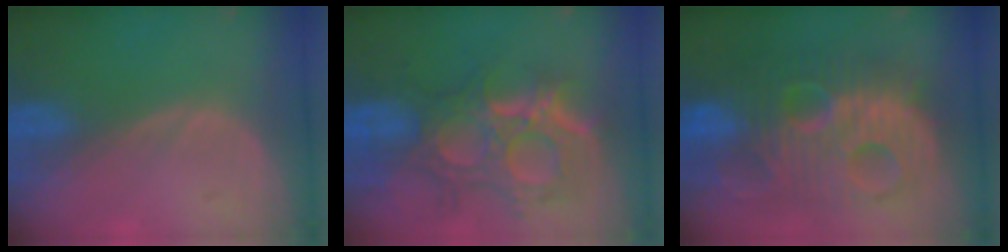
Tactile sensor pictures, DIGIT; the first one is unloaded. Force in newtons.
{"total": 11.9, "press": 10.7, "slide": 5.3}
{"total": 13.7, "press": 13.7, "slide": 1.2}